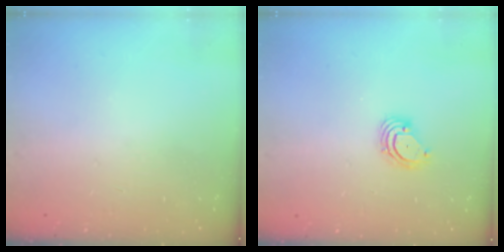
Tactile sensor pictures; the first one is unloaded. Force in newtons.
{"total": 3.6, "press": 3.6, "slide": 0.3}